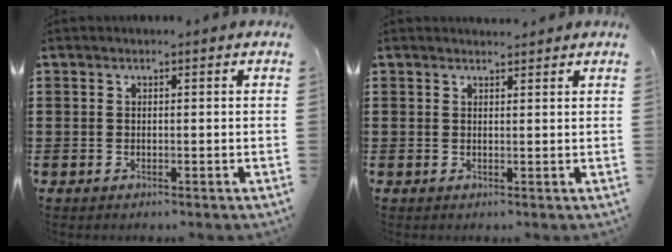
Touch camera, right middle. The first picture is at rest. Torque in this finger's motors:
{"motor_torque": [0.08, -0.12, -0.02, 0.01]}